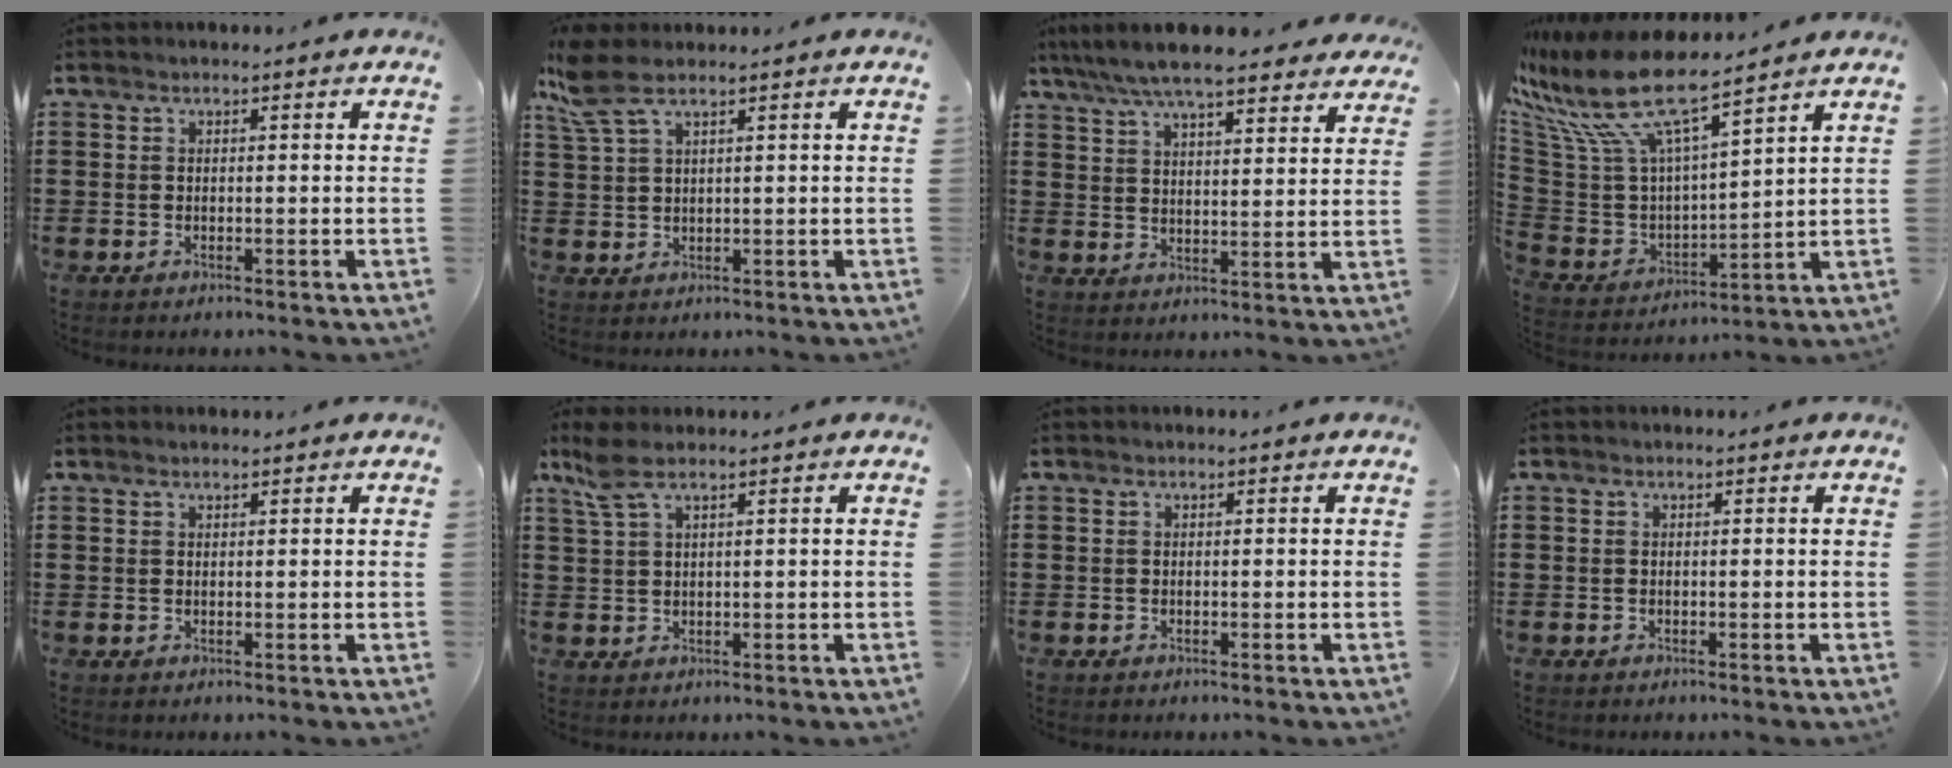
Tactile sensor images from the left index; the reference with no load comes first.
{"total": 4.6, "force": [2.8, 1.3, 3.4], "torque": [-0.091, -0.004, 0.047]}
{"total": 7.4, "force": [6.7, 0.7, 2.9], "torque": [-0.080, -0.025, 0.121]}
{"total": 11.8, "force": [8.6, 2.3, 7.7], "torque": [-0.198, -0.059, 0.144]}
{"total": 0.7, "force": [0.7, 0.0, 0.3], "torque": [-0.006, -0.001, 0.013]}
{"total": 3.4, "force": [1.9, 0.8, 2.7], "torque": [-0.065, -0.002, 0.032]}
{"total": 0.0}
{"total": 0.0}